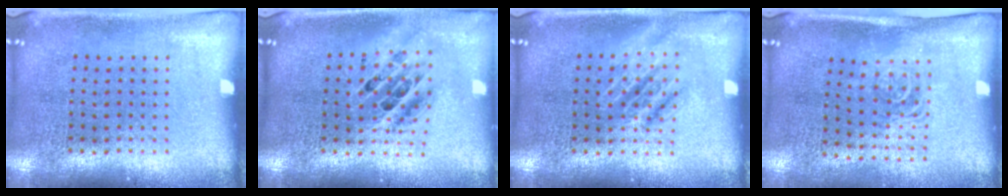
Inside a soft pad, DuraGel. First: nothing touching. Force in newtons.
{"total": 1.7, "press": 1.4, "slide": 1.0}
{"total": 1.2, "press": 1.2, "slide": 0.2}
{"total": 1.6, "press": 1.3, "slide": 1.0}